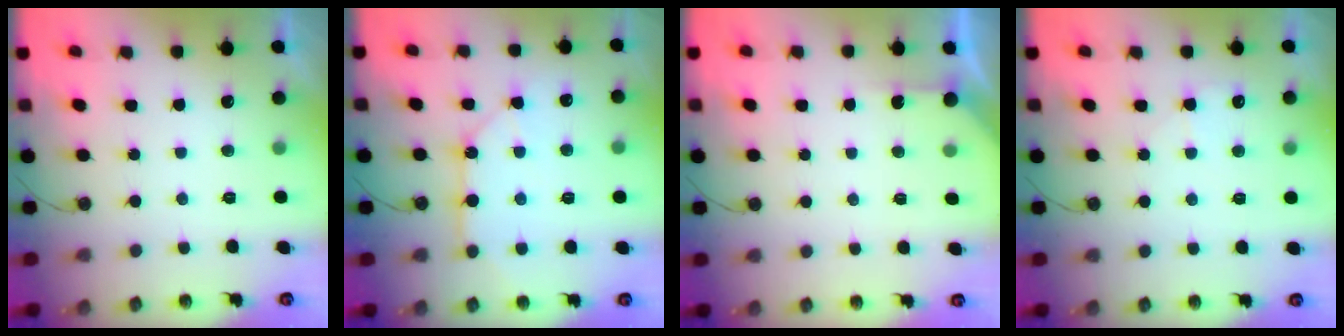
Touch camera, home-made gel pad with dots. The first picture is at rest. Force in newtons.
{"total": 11.8, "press": 11.7, "slide": 1.3}
{"total": 2.9, "press": 2.9, "slide": 0.3}
{"total": 4.5, "press": 4.5, "slide": 0.4}